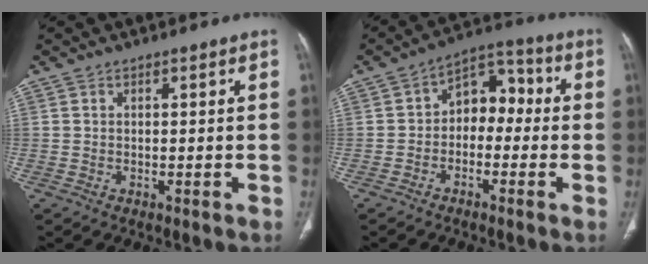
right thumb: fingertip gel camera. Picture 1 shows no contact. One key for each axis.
{"total": 8.6, "fx": -0.8, "fy": 6.1, "fz": 6.0, "tx": -0.051, "ty": 0.042, "tz": -0.032}